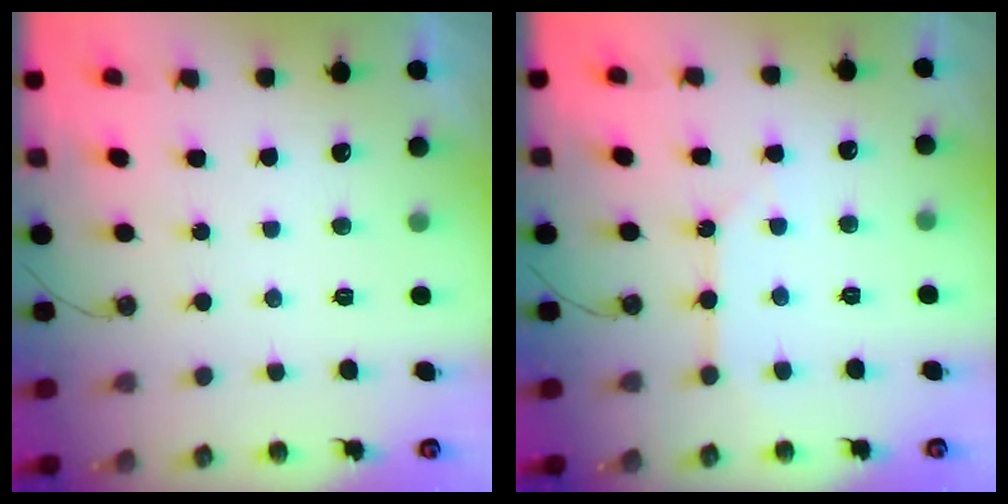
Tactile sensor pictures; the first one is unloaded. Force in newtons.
{"total": 2.6, "press": 2.5, "slide": 0.3}